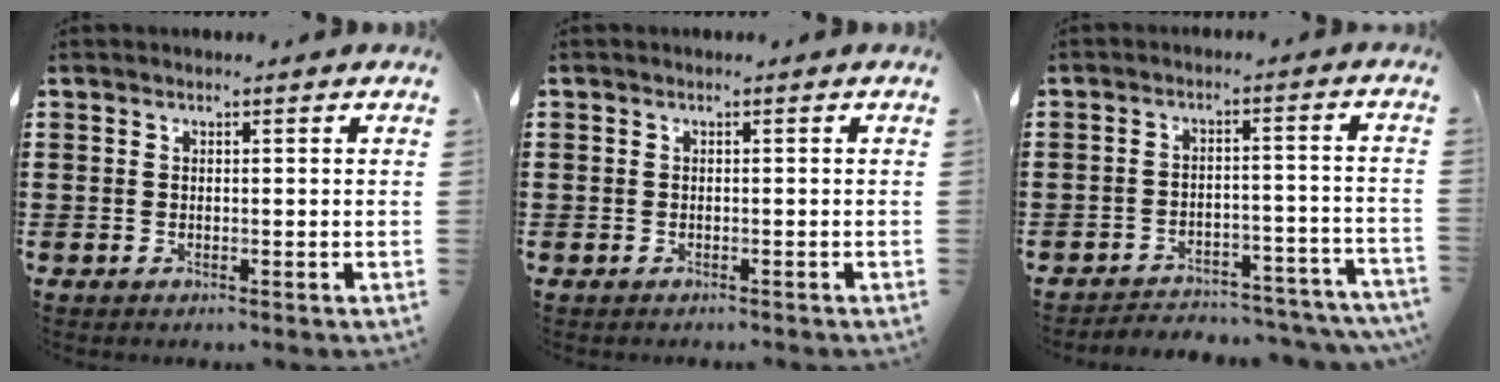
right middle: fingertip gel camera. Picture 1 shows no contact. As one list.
[{"total": 0.7, "force": [-0.5, 0.5, -0.1], "torque": [0.001, 0.003, -0.012]}, {"total": 4.1, "force": [-4.1, 0.5, 0.5], "torque": [-0.012, 0.008, -0.087]}]